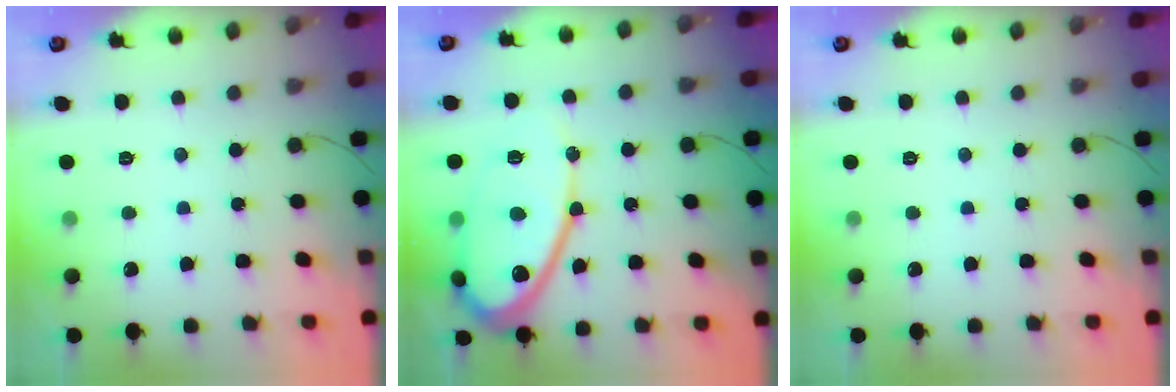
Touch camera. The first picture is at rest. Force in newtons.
{"total": 15.1, "press": 15.0, "slide": 1.4}
{"total": 0.0}